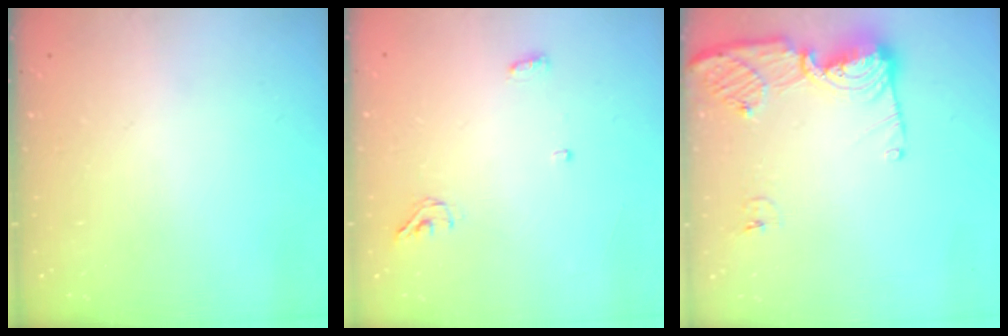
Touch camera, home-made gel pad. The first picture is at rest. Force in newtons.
{"total": 4.3, "press": 4.0, "slide": 1.4}
{"total": 11.7, "press": 11.7, "slide": 1.2}